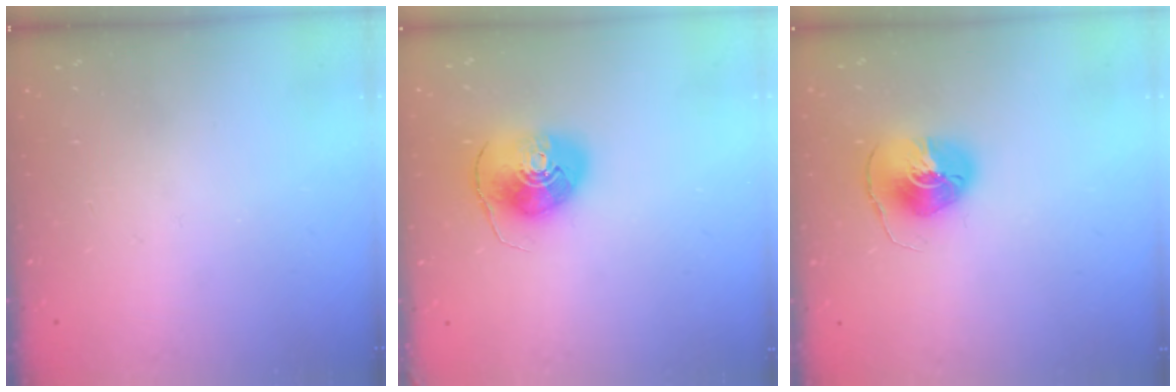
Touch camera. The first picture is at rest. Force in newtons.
{"total": 10.0, "press": 9.9, "slide": 1.4}
{"total": 8.1, "press": 8.1, "slide": 0.1}